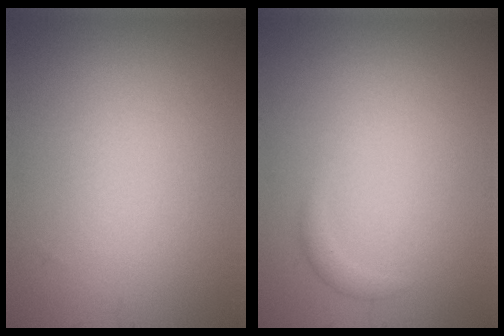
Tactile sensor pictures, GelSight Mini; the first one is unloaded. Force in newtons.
{"total": 0.9, "press": 0.9, "slide": 0.0}